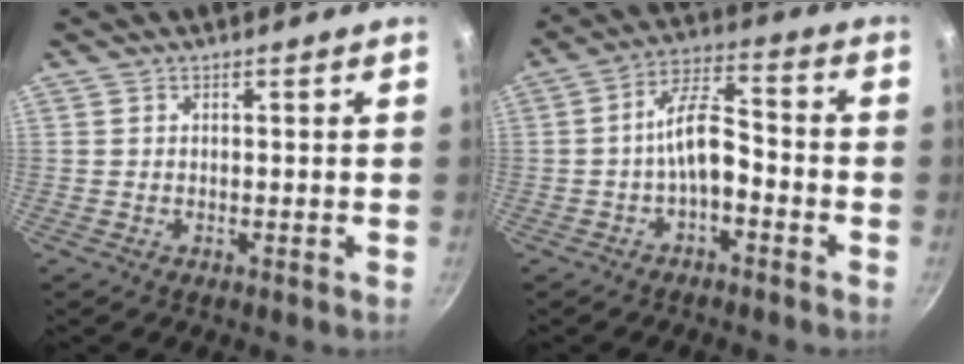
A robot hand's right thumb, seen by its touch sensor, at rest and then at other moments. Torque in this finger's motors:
{"motor_torque": [1.08, 0.85, 1.08, -0.14, 0.08]}